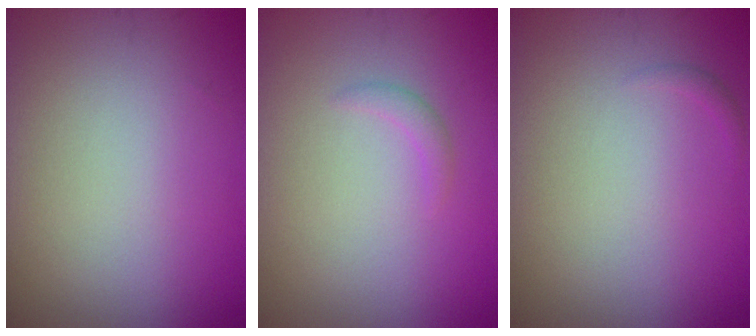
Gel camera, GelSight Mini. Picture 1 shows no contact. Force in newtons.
{"total": 0.9, "press": 0.9, "slide": 0.1}
{"total": 0.5, "press": 0.5, "slide": 0.1}